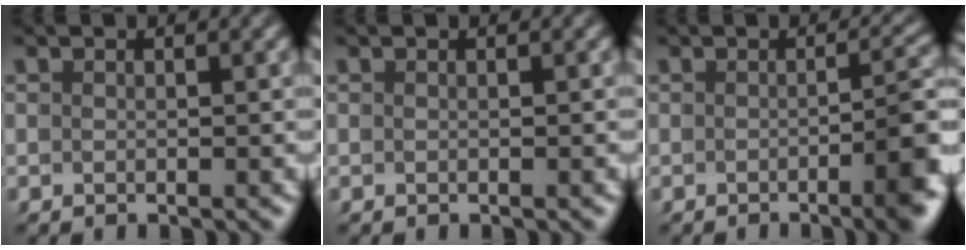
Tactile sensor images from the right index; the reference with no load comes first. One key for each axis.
{"total": 0.0}
{"total": 4.5, "fx": -2.0, "fy": 0.1, "fz": 4.0, "tx": -0.032, "ty": 0.005, "tz": -0.034}